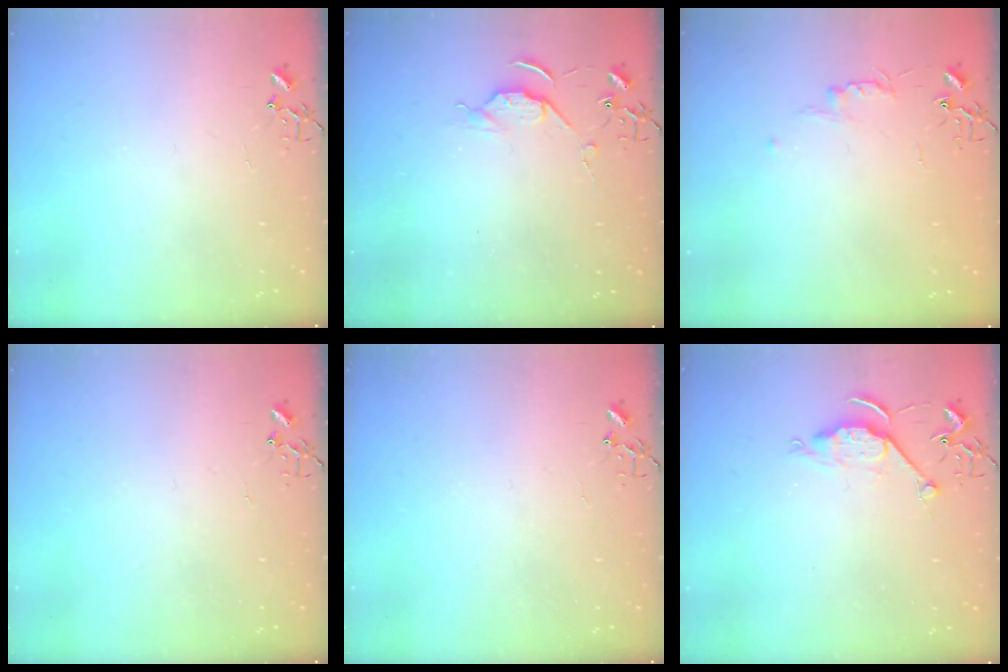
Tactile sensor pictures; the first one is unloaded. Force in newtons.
{"total": 5.2, "press": 5.2, "slide": 0.7}
{"total": 4.8, "press": 4.7, "slide": 0.6}
{"total": 0.0}
{"total": 0.0}
{"total": 6.2, "press": 6.2, "slide": 0.5}